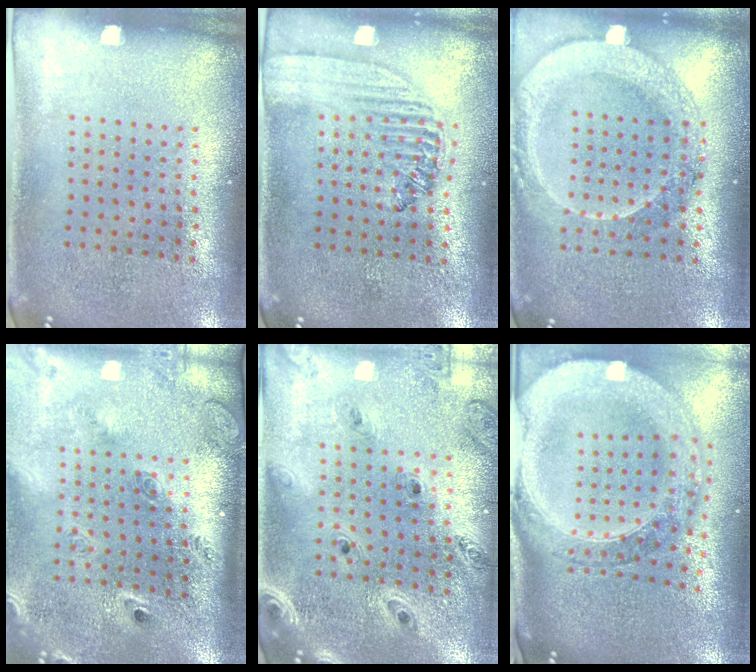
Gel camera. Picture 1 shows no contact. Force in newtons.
{"total": 1.6, "press": 1.4, "slide": 0.7}
{"total": 2.0, "press": 1.8, "slide": 0.7}
{"total": 2.7, "press": 2.0, "slide": 1.8}
{"total": 1.4, "press": 1.3, "slide": 0.2}
{"total": 3.8, "press": 2.9, "slide": 2.4}